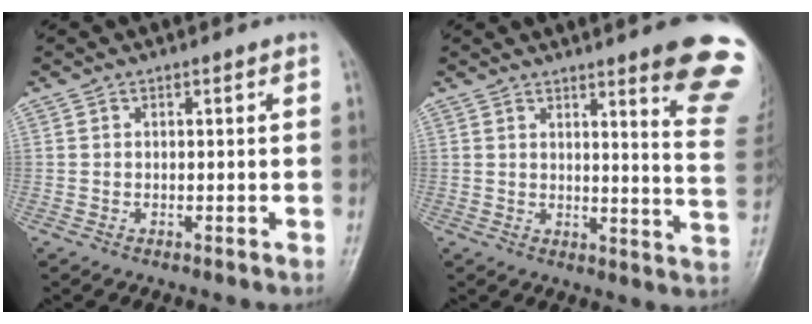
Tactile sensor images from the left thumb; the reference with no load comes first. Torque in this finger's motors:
{"motor_torque": [3.43, 1.56, 1.63, -1.14, 0.33]}